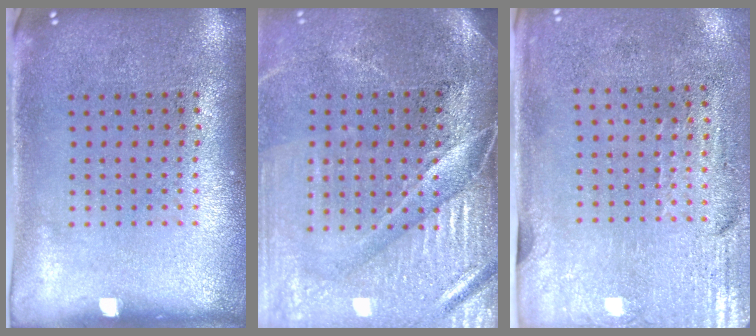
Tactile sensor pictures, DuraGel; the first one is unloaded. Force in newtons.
{"total": 4.5, "press": 3.8, "slide": 2.3}
{"total": 3.0, "press": 2.5, "slide": 1.6}